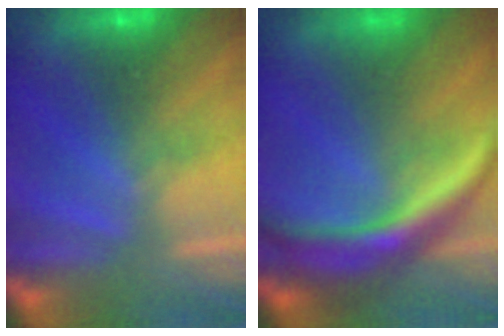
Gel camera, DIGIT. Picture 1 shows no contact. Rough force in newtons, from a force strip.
{"total": 7.6}